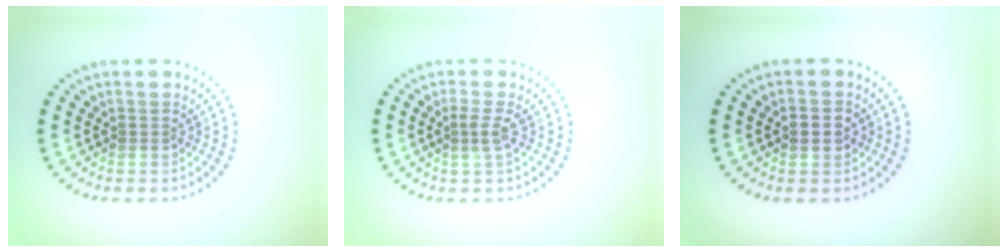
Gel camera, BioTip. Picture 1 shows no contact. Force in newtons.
{"total": 1.6, "press": 1.3, "slide": 1.0}
{"total": 1.5, "press": 1.5, "slide": 0.2}